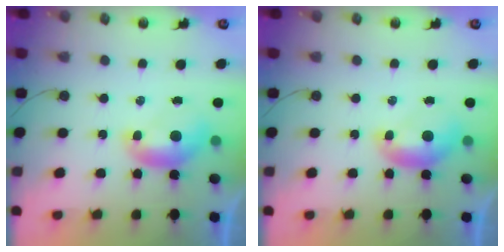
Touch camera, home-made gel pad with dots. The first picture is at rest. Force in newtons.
{"total": 0.0}